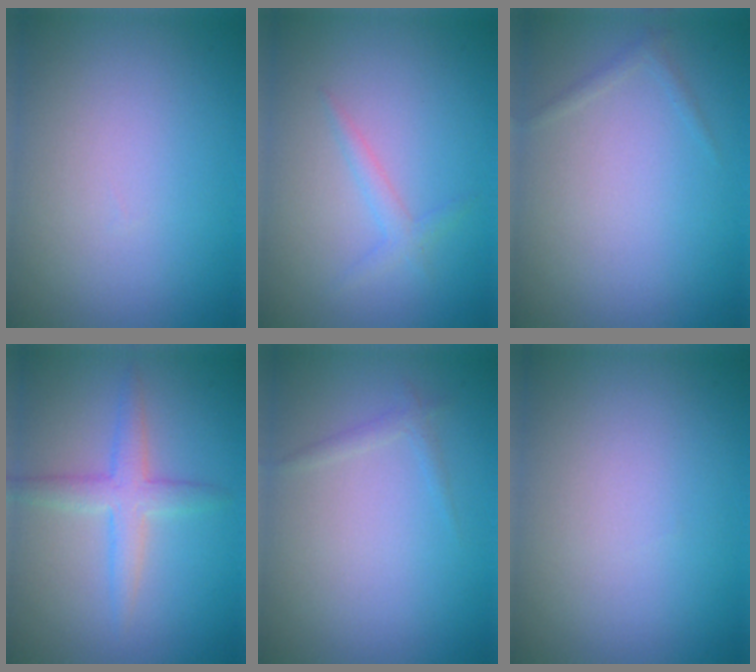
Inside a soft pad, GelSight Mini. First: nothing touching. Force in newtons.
{"total": 1.3, "press": 1.3, "slide": 0.1}
{"total": 0.6, "press": 0.6, "slide": 0.1}
{"total": 3.0, "press": 3.0, "slide": 0.1}
{"total": 0.9, "press": 0.9, "slide": 0.1}
{"total": 0.0}